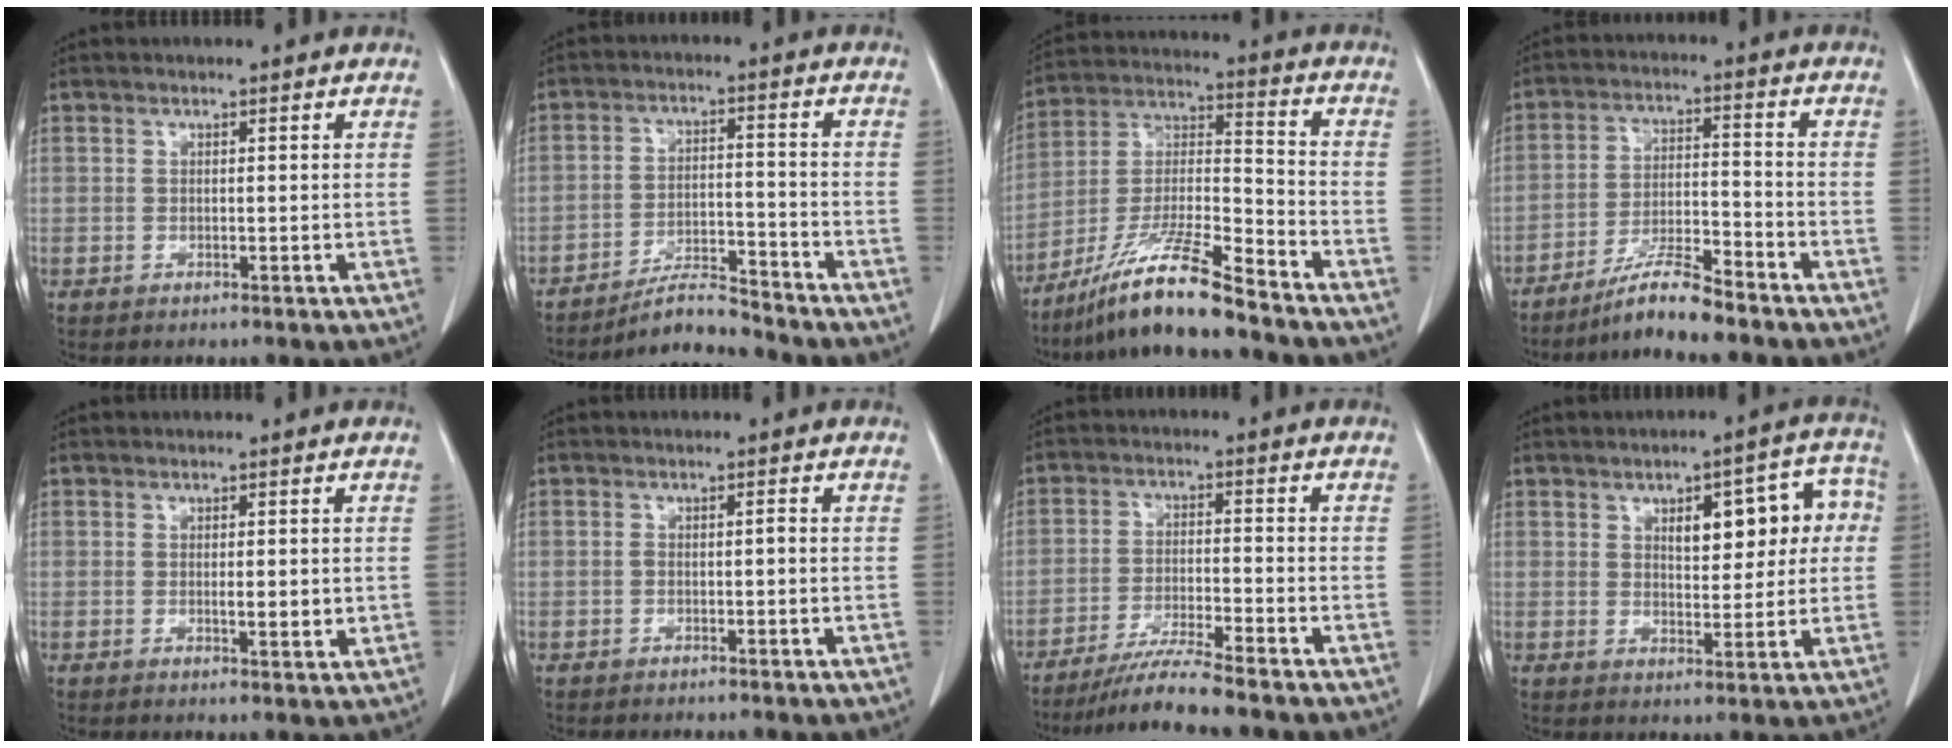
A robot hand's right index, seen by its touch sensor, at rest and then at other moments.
{"total": 7.1, "force": [-7.0, 0.2, 1.4], "torque": [-0.024, 0.001, -0.120]}
{"total": 14.8, "force": [-11.5, 0.5, 9.2], "torque": [-0.181, -0.014, -0.209]}
{"total": 8.1, "force": [-6.9, 0.2, 4.3], "torque": [-0.082, -0.011, -0.125]}
{"total": 2.3, "force": [0.0, 0.7, 2.2], "torque": [-0.033, -0.002, 0.004]}
{"total": 0.8, "force": [-0.3, 0.2, 0.7], "torque": [-0.009, 0.004, -0.005]}
{"total": 7.1, "force": [-6.2, -1.0, 3.3], "torque": [-0.058, -0.025, -0.109]}
{"total": 9.7, "force": [2.2, 4.1, 8.5], "torque": [-0.097, 0.033, 0.031]}